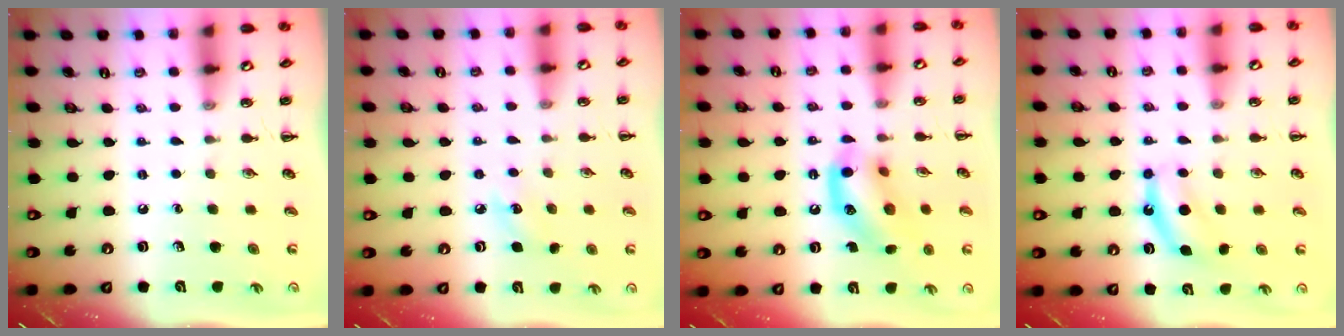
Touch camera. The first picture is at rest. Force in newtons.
{"total": 6.7, "press": 6.5, "slide": 1.7}
{"total": 13.6, "press": 13.3, "slide": 3.2}
{"total": 6.9, "press": 6.7, "slide": 1.3}